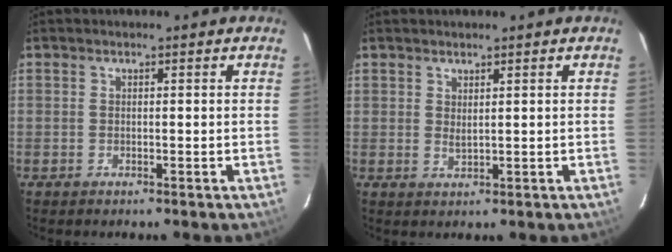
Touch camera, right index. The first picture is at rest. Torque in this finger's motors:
{"motor_torque": [0.13, 0.08, 0.13, 0.01]}